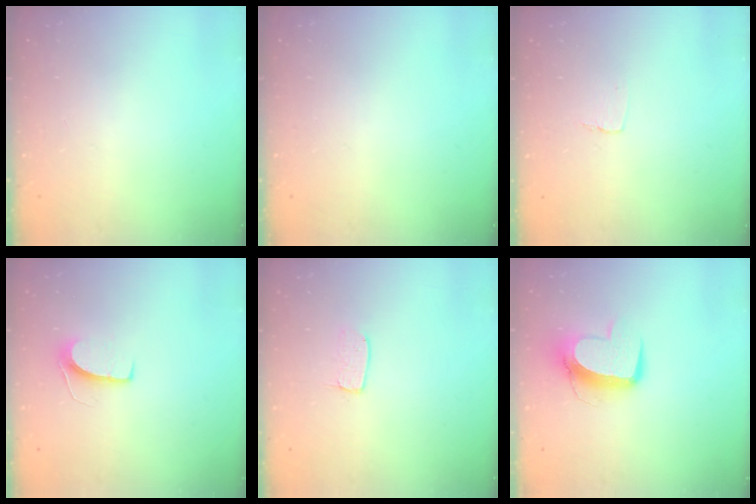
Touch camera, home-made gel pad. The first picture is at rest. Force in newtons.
{"total": 0.0}
{"total": 3.4, "press": 3.4, "slide": 0.3}
{"total": 6.5, "press": 6.5, "slide": 0.4}
{"total": 3.8, "press": 3.8, "slide": 0.3}
{"total": 11.1, "press": 11.0, "slide": 1.4}